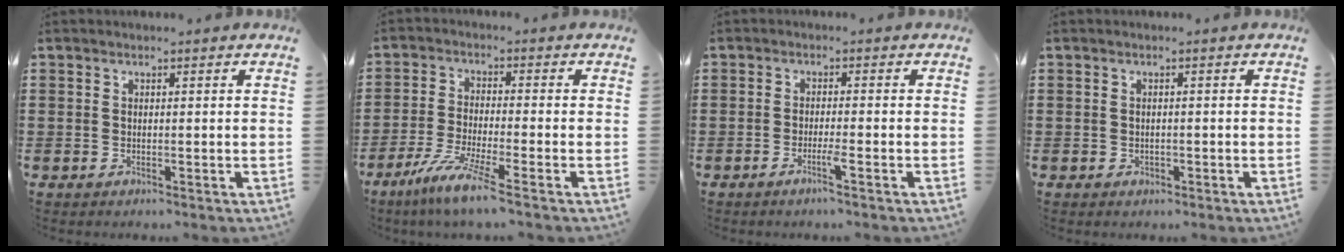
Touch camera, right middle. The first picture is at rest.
{"total": 6.7, "force": [-4.9, 0.0, 4.5], "torque": [-0.099, -0.018, -0.093]}
{"total": 2.2, "force": [-1.4, -0.1, 1.8], "torque": [-0.030, -0.002, -0.026]}
{"total": 0.6, "force": [-0.2, 0.5, 0.2], "torque": [-0.006, 0.000, -0.004]}